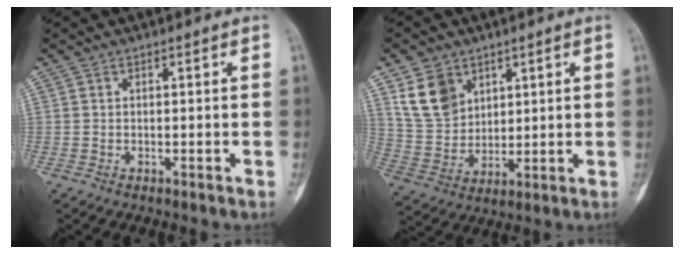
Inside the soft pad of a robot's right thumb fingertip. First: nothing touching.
{"total": 10.4, "force": [5.4, 7.5, 4.6], "torque": [-0.070, -0.024, 0.120]}